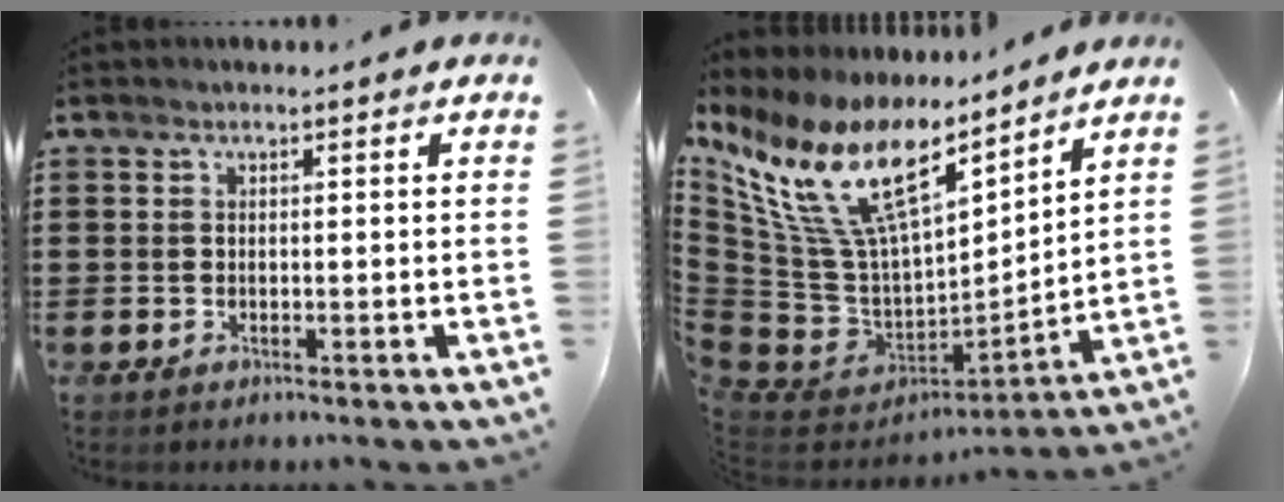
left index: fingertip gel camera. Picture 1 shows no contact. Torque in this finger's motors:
{"motor_torque": [2.14, 0.00, 1.05, 0.21]}